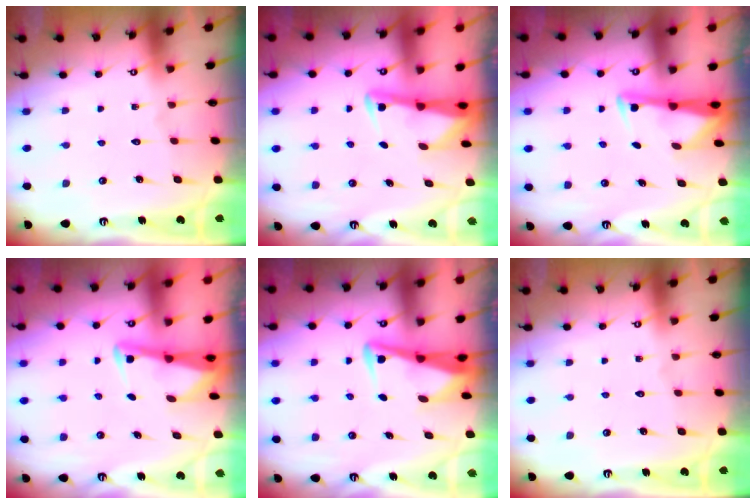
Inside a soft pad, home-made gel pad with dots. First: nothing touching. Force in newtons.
{"total": 2.9, "press": 2.9, "slide": 0.4}
{"total": 2.9, "press": 2.9, "slide": 0.4}
{"total": 2.9, "press": 2.9, "slide": 0.4}
{"total": 5.0, "press": 4.7, "slide": 1.6}
{"total": 0.0}